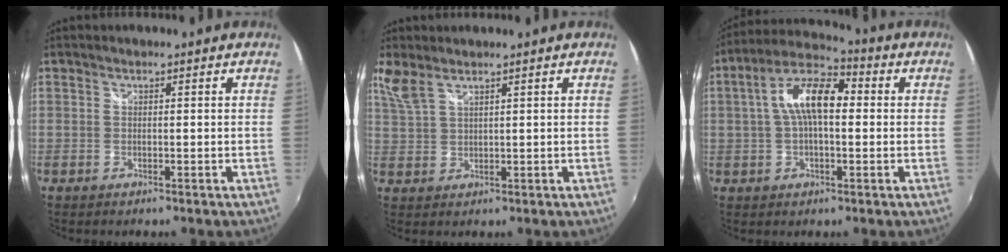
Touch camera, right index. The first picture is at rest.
{"total": 3.6, "force": [2.8, 0.9, 2.1], "torque": [-0.049, 0.003, 0.062]}
{"total": 11.0, "force": [1.0, 4.9, 9.8], "torque": [-0.188, 0.026, 0.012]}